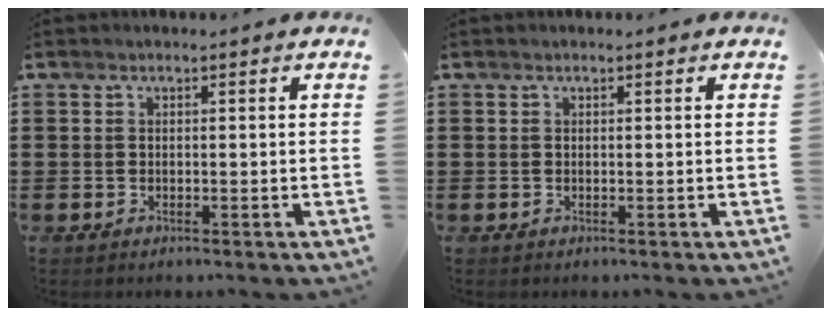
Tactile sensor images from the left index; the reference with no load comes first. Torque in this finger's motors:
{"motor_torque": [0.05, -0.05, 0.01, 0.01]}